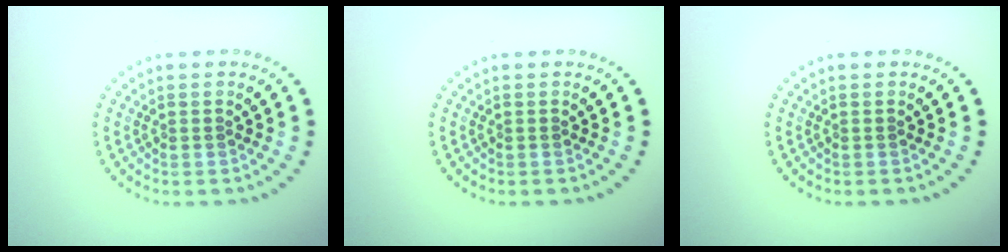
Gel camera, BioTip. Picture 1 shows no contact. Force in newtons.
{"total": 0.0}
{"total": 0.0}